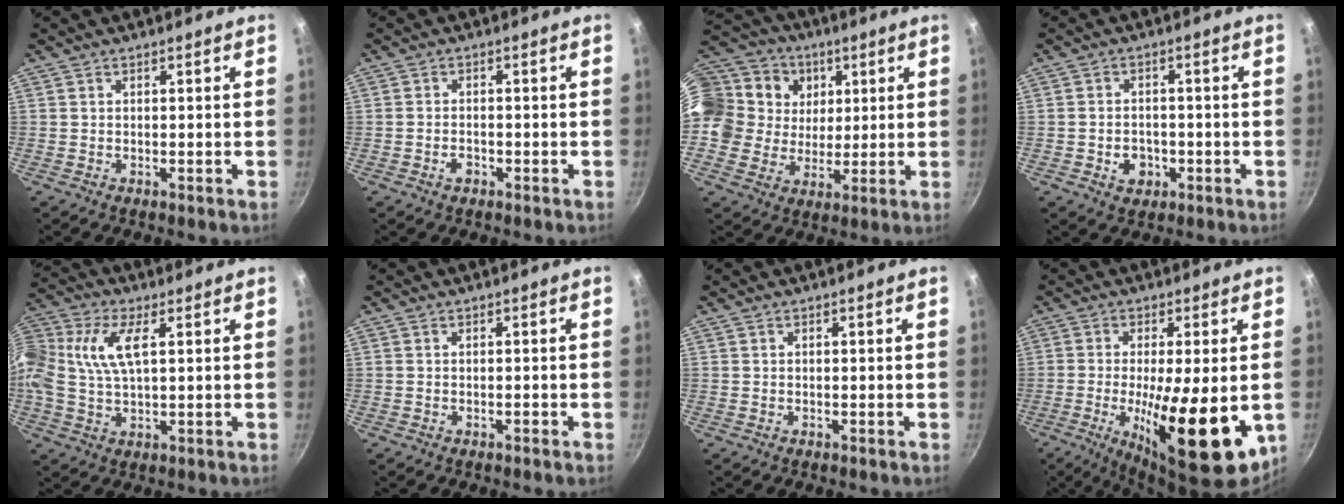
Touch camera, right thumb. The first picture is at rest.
{"total": 2.0, "force": [-1.1, 1.2, 1.1], "torque": [-0.019, 0.012, -0.019]}
{"total": 20.2, "force": [7.0, 16.6, 9.1], "torque": [-0.174, 0.003, 0.122]}
{"total": 4.5, "force": [-1.5, 3.6, 2.3], "torque": [-0.026, 0.013, -0.019]}
{"total": 15.9, "force": [3.8, 9.0, 12.6], "torque": [-0.283, 0.023, 0.060]}
{"total": 0.5, "force": [-0.3, 0.1, 0.4], "torque": [-0.007, 0.005, -0.005]}
{"total": 0.0}
{"total": 18.8, "force": [-3.6, 5.5, 17.6], "torque": [-0.265, -0.012, -0.050]}